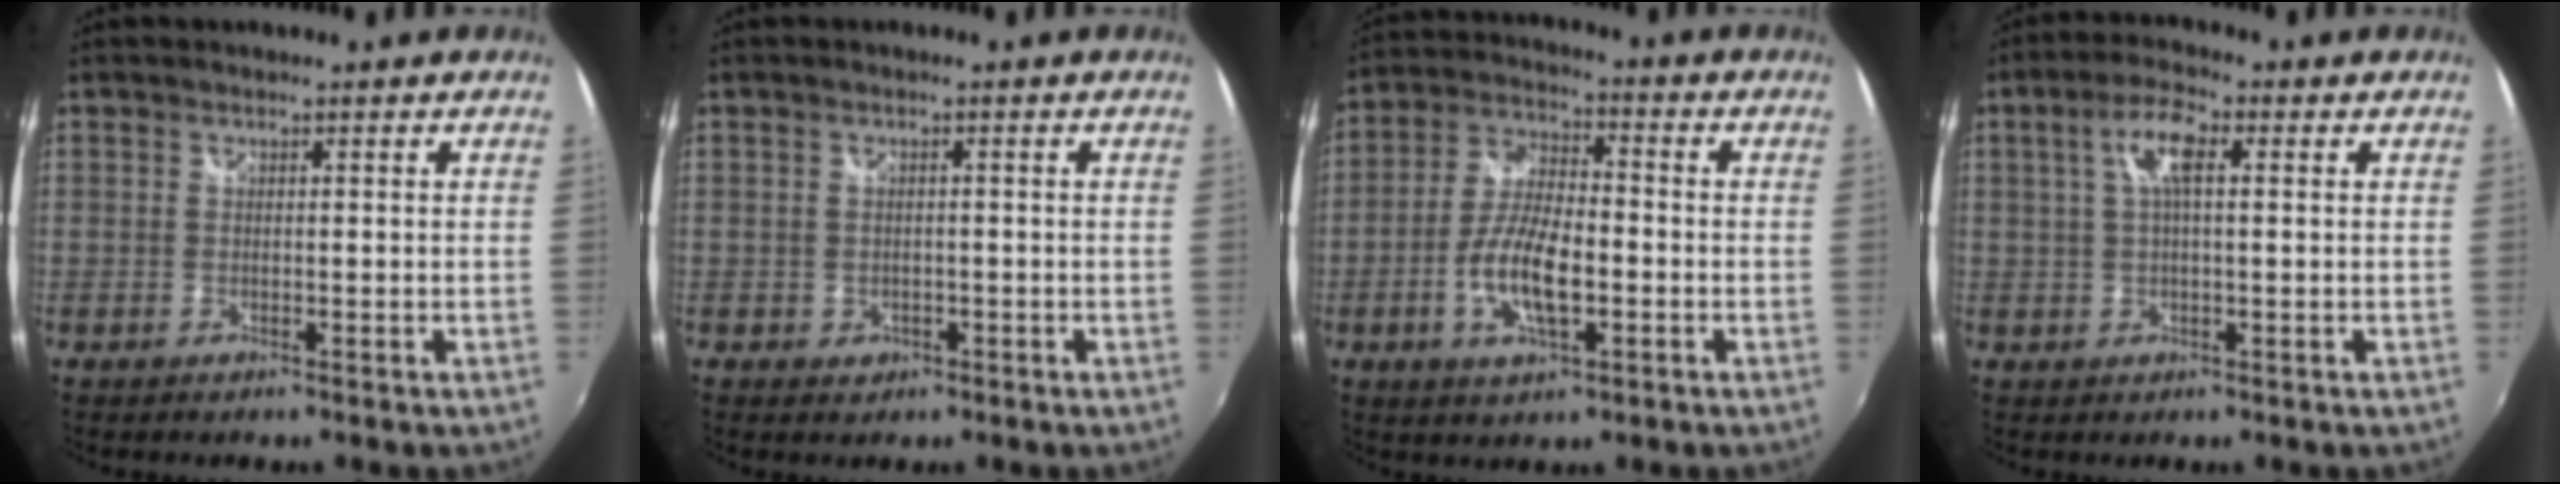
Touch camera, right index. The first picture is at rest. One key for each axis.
{"total": 2.1, "fx": -0.7, "fy": 1.9, "fz": 0.5, "tx": -0.011, "ty": -0.002, "tz": -0.008}
{"total": 10.5, "fx": -3.2, "fy": 4.2, "fz": 9.1, "tx": -0.188, "ty": 0.000, "tz": -0.057}
{"total": 5.9, "fx": 1.6, "fy": 1.7, "fz": 5.4, "tx": -0.103, "ty": 0.013, "tz": 0.030}